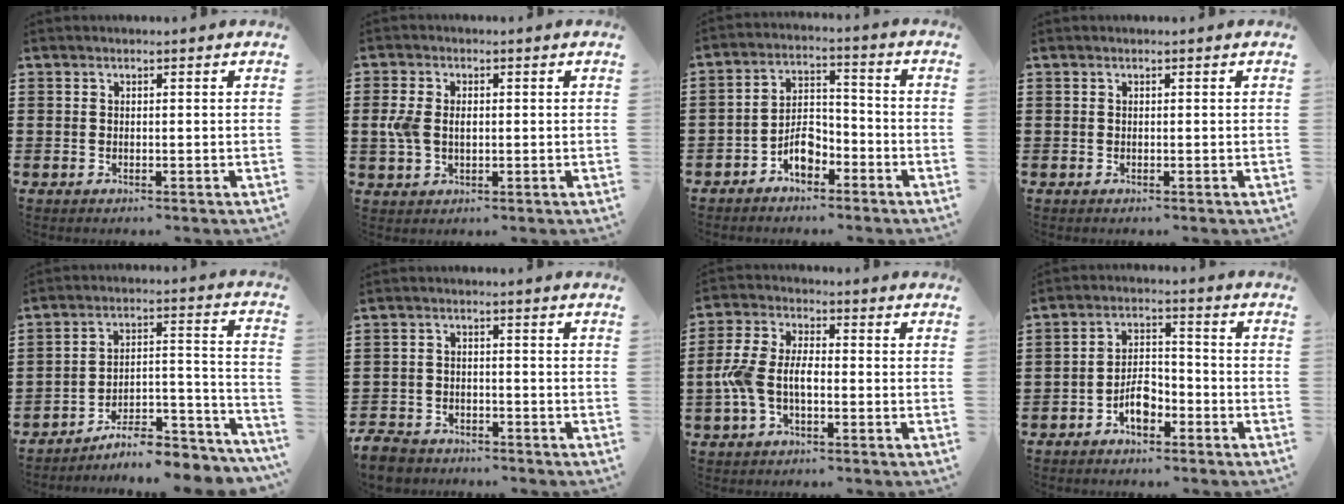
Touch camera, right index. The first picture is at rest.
{"total": 3.7, "force": [0.1, 2.5, 2.7], "torque": [-0.080, 0.002, -0.007]}
{"total": 5.7, "force": [-3.5, 3.1, 3.3], "torque": [-0.062, 0.014, -0.067]}
{"total": 0.0}
{"total": 7.6, "force": [-6.7, 1.4, 3.3], "torque": [-0.043, 0.009, -0.126]}
{"total": 3.9, "force": [-3.9, 0.7, 0.4], "torque": [-0.024, -0.001, -0.084]}
{"total": 7.0, "force": [-1.5, 3.9, 5.6], "torque": [-0.148, -0.004, -0.040]}
{"total": 5.4, "force": [-3.0, 2.7, 3.6], "torque": [-0.074, 0.008, -0.060]}